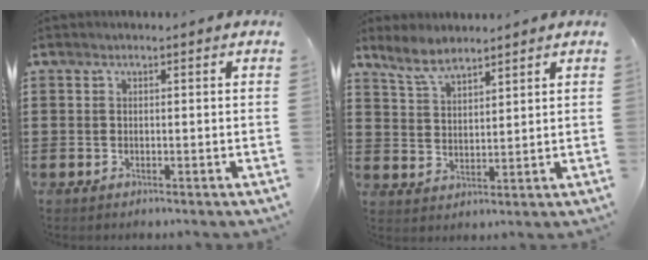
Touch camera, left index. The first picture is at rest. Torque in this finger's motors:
{"motor_torque": [1.89, 0.25, 0.15, 0.09]}